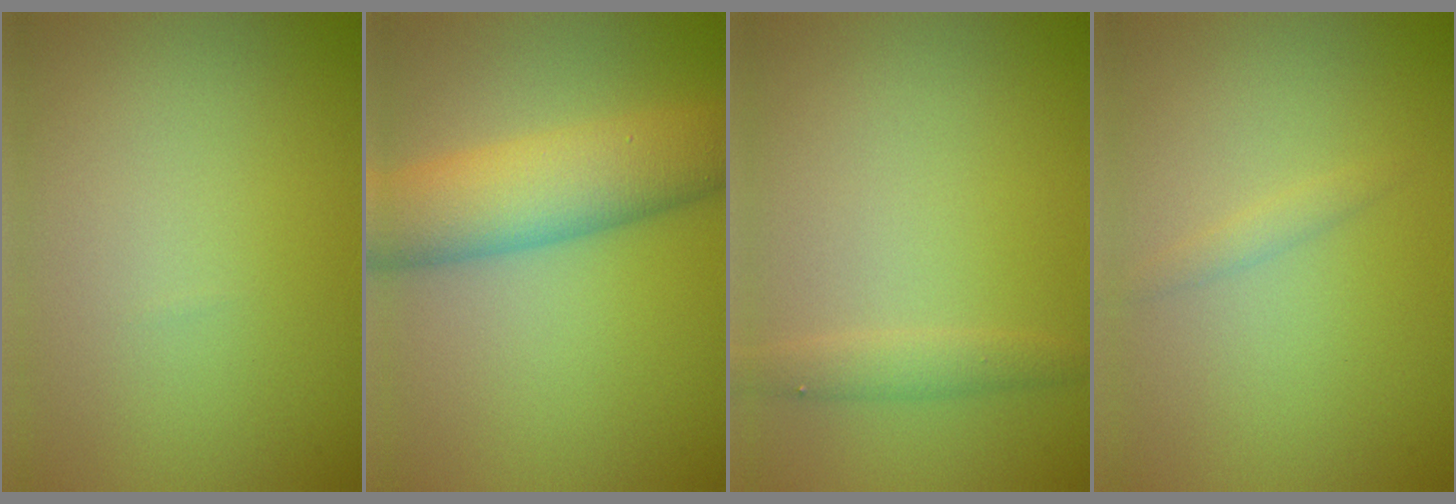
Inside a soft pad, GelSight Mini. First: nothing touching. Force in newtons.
{"total": 8.0, "press": 8.0, "slide": 0.3}
{"total": 1.5, "press": 1.5, "slide": 0.1}
{"total": 0.9, "press": 0.9, "slide": 0.1}